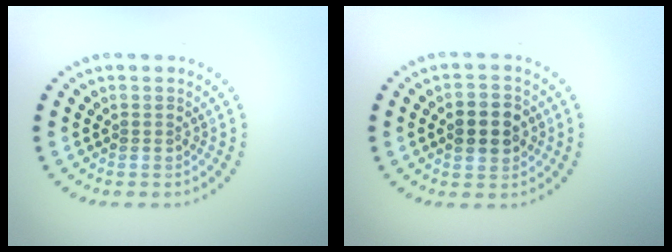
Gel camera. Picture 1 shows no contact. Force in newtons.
{"total": 3.4, "press": 3.4, "slide": 0.1}